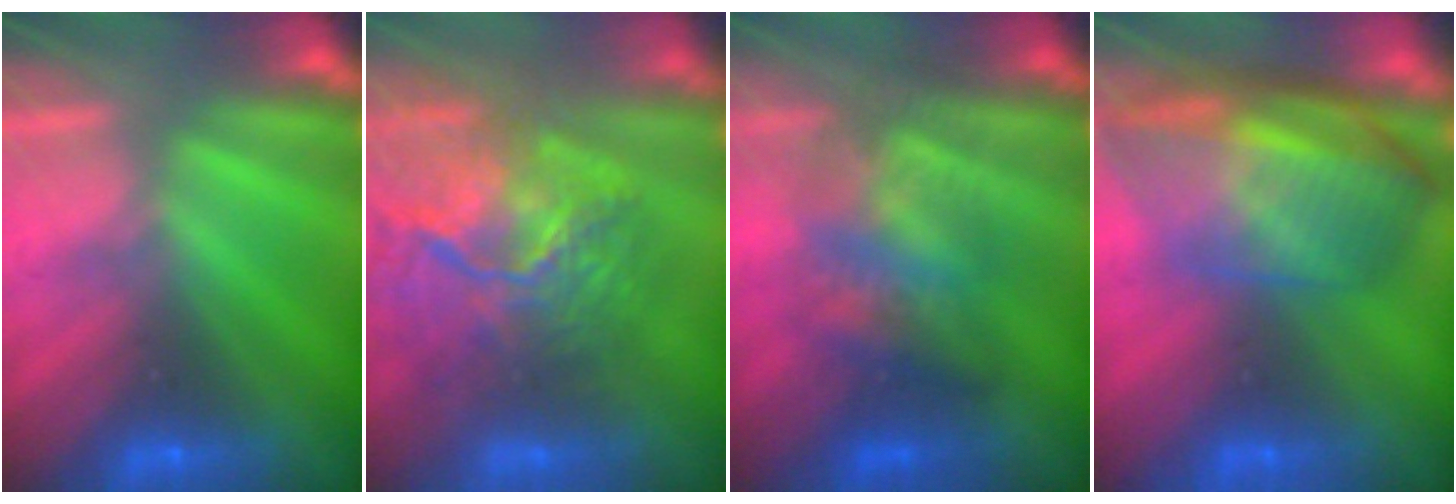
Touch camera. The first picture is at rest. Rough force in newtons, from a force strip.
{"total": 7.9}
{"total": 3.7}
{"total": 8.0}